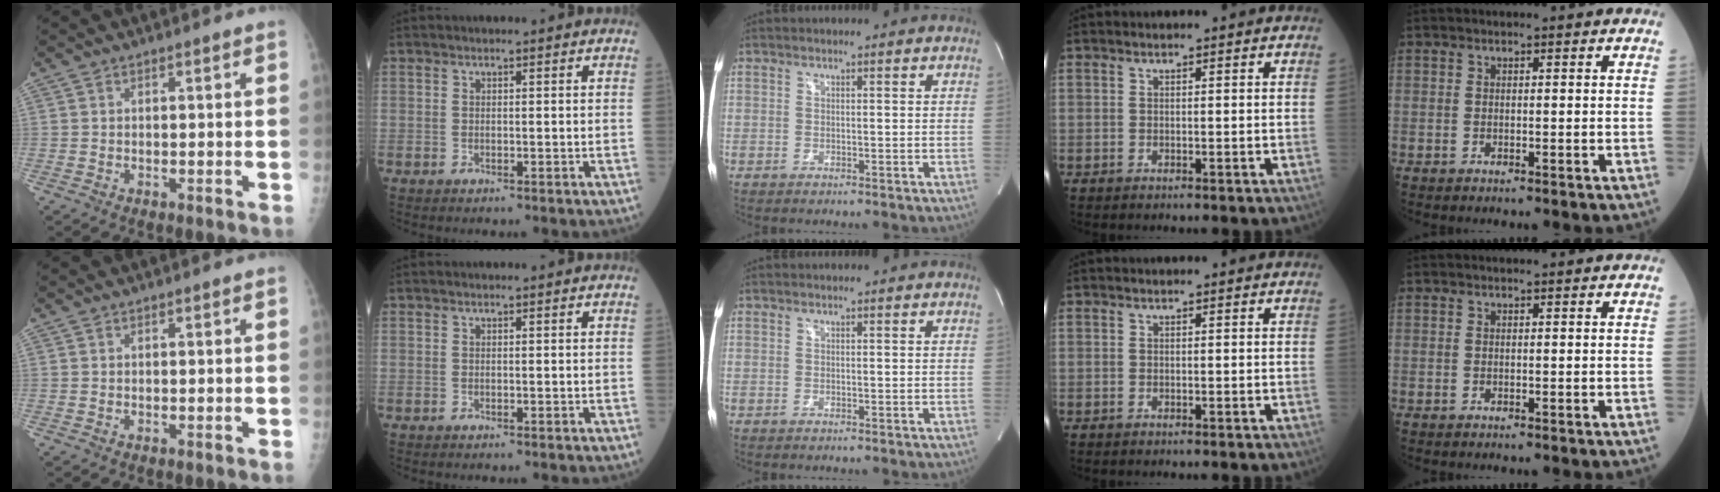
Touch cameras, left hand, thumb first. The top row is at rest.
{}